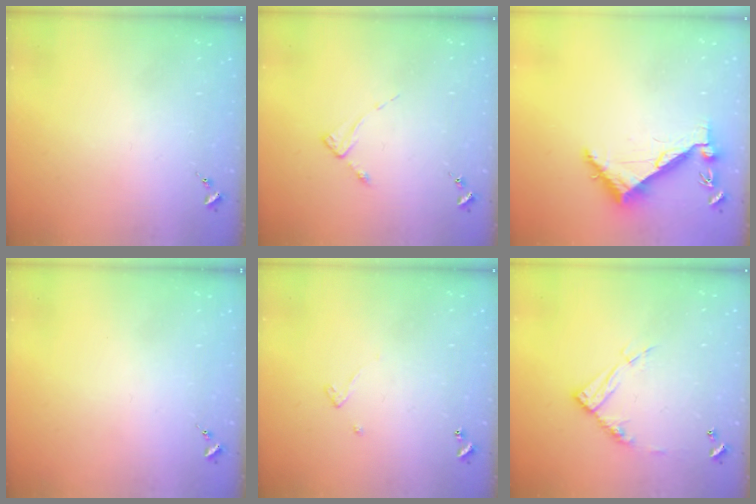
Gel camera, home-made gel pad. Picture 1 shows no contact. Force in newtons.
{"total": 2.6, "press": 2.6, "slide": 0.3}
{"total": 6.3, "press": 6.2, "slide": 0.7}
{"total": 0.0}
{"total": 2.6, "press": 2.6, "slide": 0.2}
{"total": 12.2, "press": 12.1, "slide": 0.9}